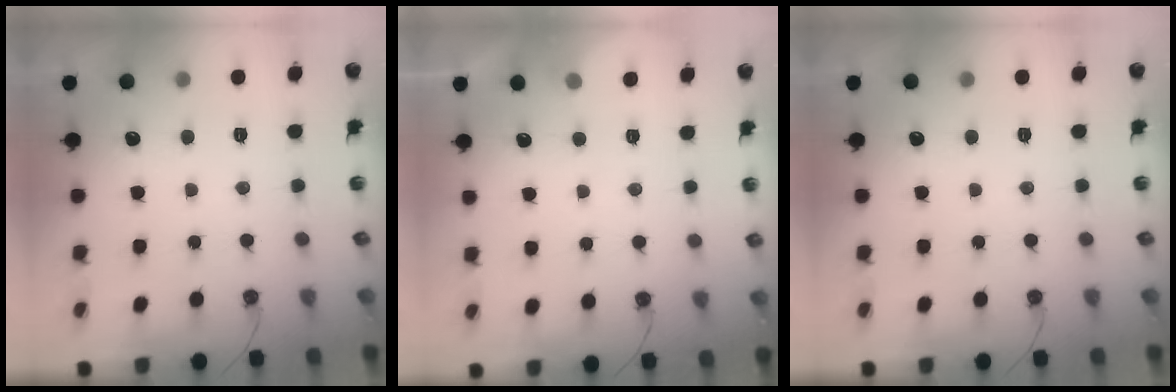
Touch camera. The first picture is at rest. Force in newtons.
{"total": 2.6, "press": 2.5, "slide": 0.5}
{"total": 0.0}